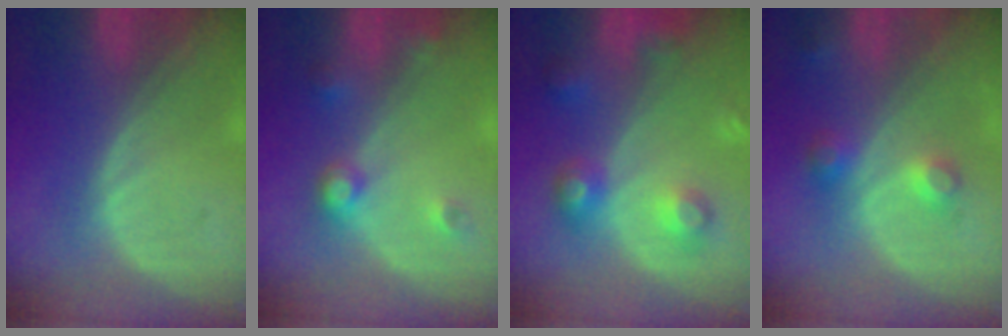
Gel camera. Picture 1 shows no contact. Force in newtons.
{"total": 3.7, "press": 3.4, "slide": 1.3}
{"total": 5.7, "press": 5.7, "slide": 0.2}
{"total": 3.7, "press": 3.4, "slide": 1.4}